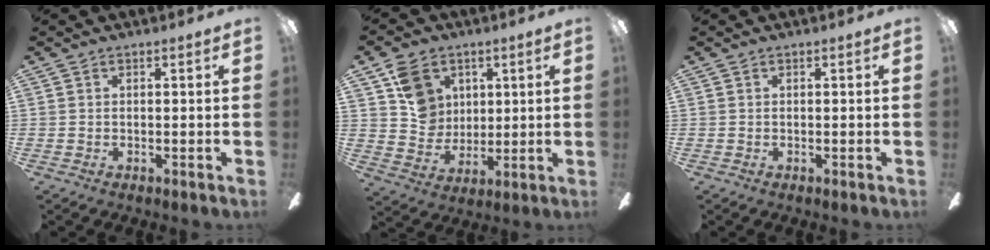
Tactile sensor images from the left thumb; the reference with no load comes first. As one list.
[{"total": 10.5, "force": [5.1, 8.5, 3.5], "torque": [-0.070, -0.009, 0.104]}, {"total": 0.0}]